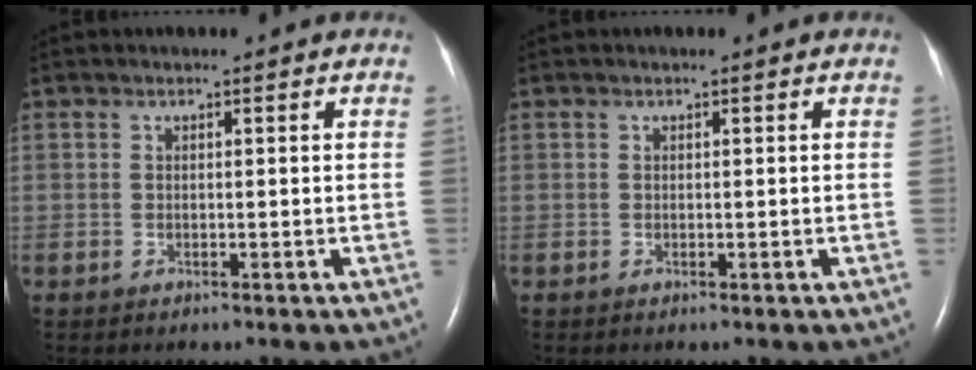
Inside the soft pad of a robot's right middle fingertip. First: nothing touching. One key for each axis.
{"total": 0.0}